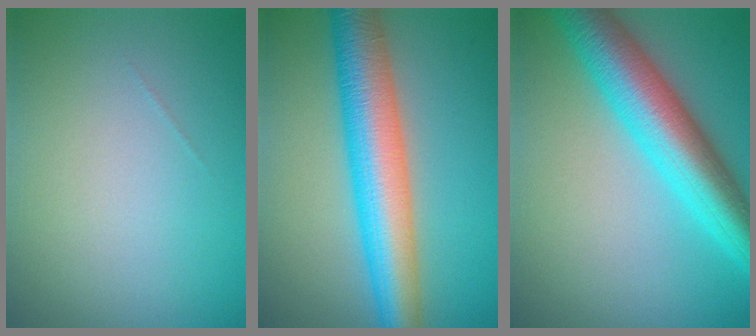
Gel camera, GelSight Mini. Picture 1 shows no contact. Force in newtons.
{"total": 8.6, "press": 8.6, "slide": 0.2}
{"total": 8.5, "press": 8.5, "slide": 0.2}